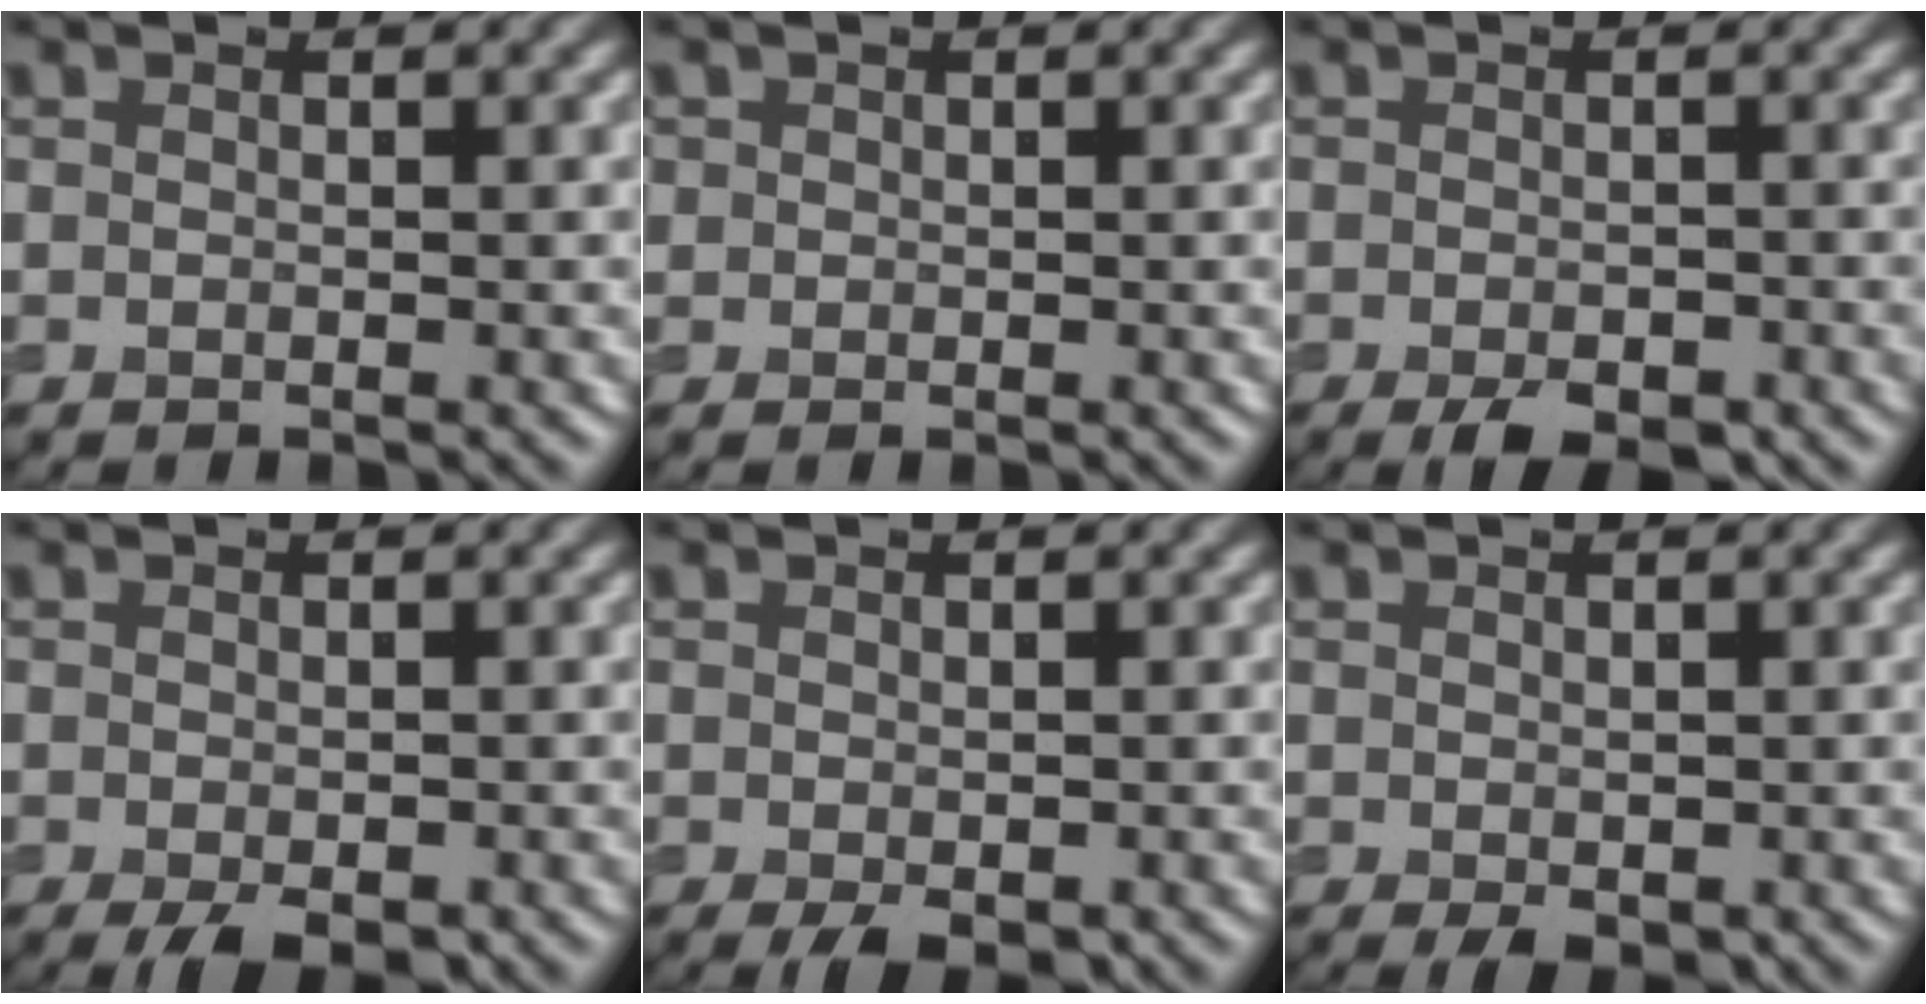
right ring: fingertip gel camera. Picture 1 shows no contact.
{"total": 0.7, "force": [0.2, 0.7, 0.2], "torque": [0.002, 0.001, 0.001]}
{"total": 3.7, "force": [-2.3, 1.4, 2.5], "torque": [-0.037, -0.006, -0.034]}
{"total": 3.7, "force": [-2.1, 1.4, 2.7], "torque": [-0.042, -0.007, -0.028]}
{"total": 2.6, "force": [-1.2, 1.2, 2.0], "torque": [-0.037, -0.011, -0.015]}
{"total": 1.8, "force": [-0.6, 1.0, 1.3], "torque": [-0.026, -0.009, -0.006]}